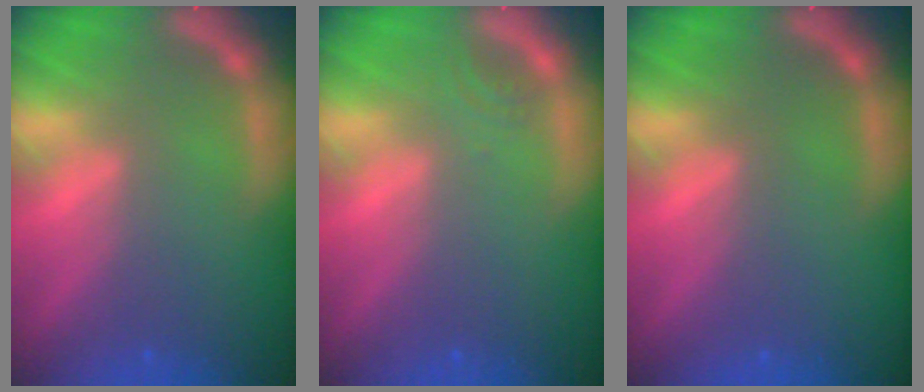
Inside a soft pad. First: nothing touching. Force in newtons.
{"total": 1.0}
{"total": 0.0}